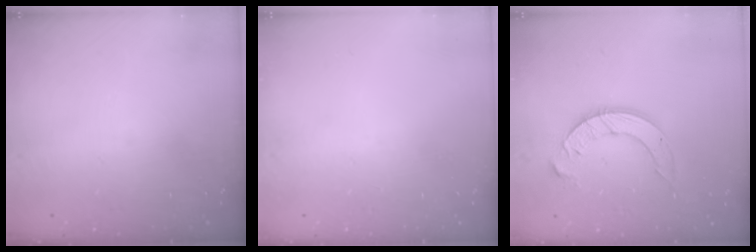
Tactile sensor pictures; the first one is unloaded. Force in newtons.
{"total": 0.0}
{"total": 10.2, "press": 10.2, "slide": 1.0}